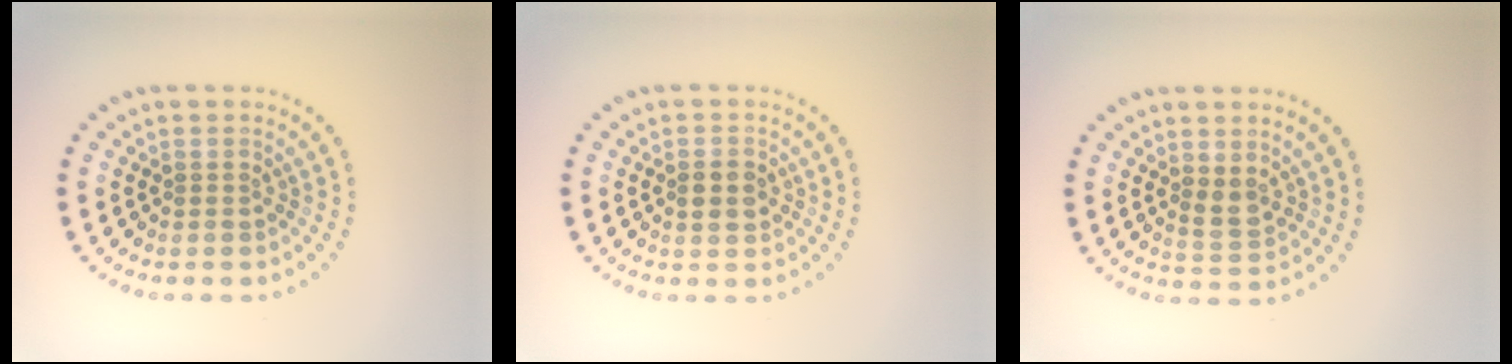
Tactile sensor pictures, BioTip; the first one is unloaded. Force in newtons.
{"total": 2.4, "press": 2.4, "slide": 0.0}
{"total": 1.6, "press": 1.5, "slide": 0.7}